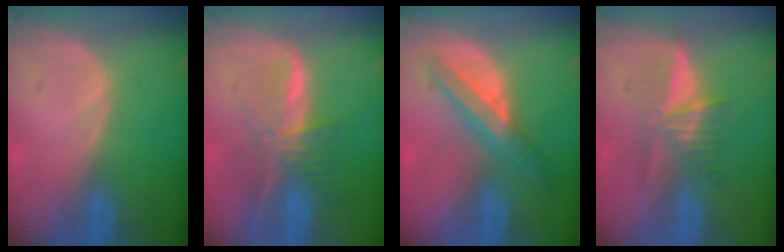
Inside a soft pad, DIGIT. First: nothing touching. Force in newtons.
{"total": 8.2, "press": 6.8, "slide": 4.5}
{"total": 7.1, "press": 6.0, "slide": 3.7}
{"total": 5.2, "press": 5.1, "slide": 1.2}